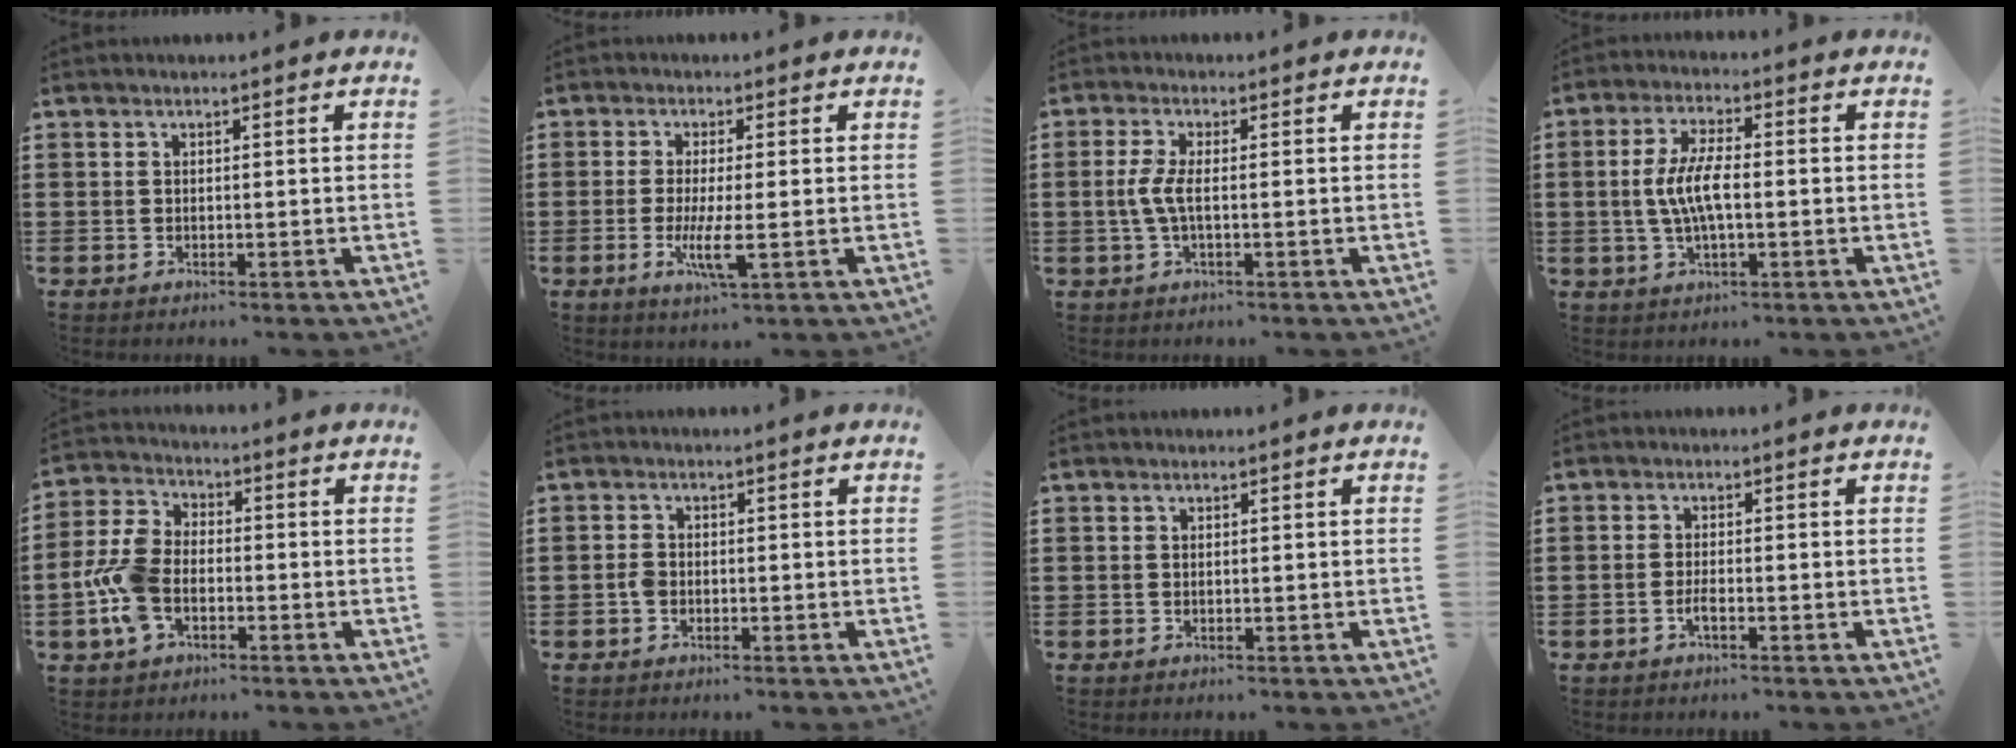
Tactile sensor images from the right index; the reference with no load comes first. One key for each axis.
{"total": 5.3, "fx": -1.2, "fy": 0.7, "fz": 5.1, "tx": -0.099, "ty": -0.014, "tz": -0.024}
{"total": 3.8, "fx": -0.3, "fy": 0.9, "fz": 3.6, "tx": -0.089, "ty": -0.007, "tz": -0.014}
{"total": 6.6, "fx": -0.5, "fy": 2.2, "fz": 6.2, "tx": -0.138, "ty": -0.005, "tz": -0.018}
{"total": 7.8, "fx": -2.0, "fy": 4.8, "fz": 5.9, "tx": -0.153, "ty": 0.001, "tz": -0.046}
{"total": 1.8, "fx": -0.6, "fy": 1.2, "fz": 1.2, "tx": -0.039, "ty": -0.002, "tz": -0.016}
{"total": 0.0}
{"total": 1.7, "fx": -0.8, "fy": 0.4, "fz": 1.5, "tx": -0.035, "ty": -0.004, "tz": -0.016}